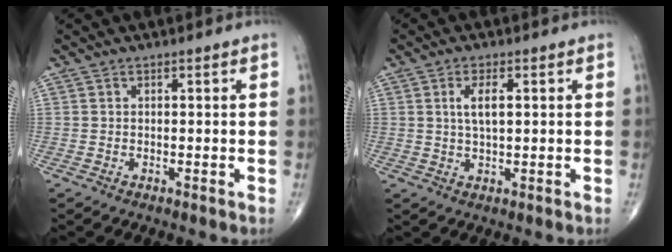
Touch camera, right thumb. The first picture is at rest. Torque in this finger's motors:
{"motor_torque": [-0.15, 0.24, 0.30, 0.25, 0.10]}